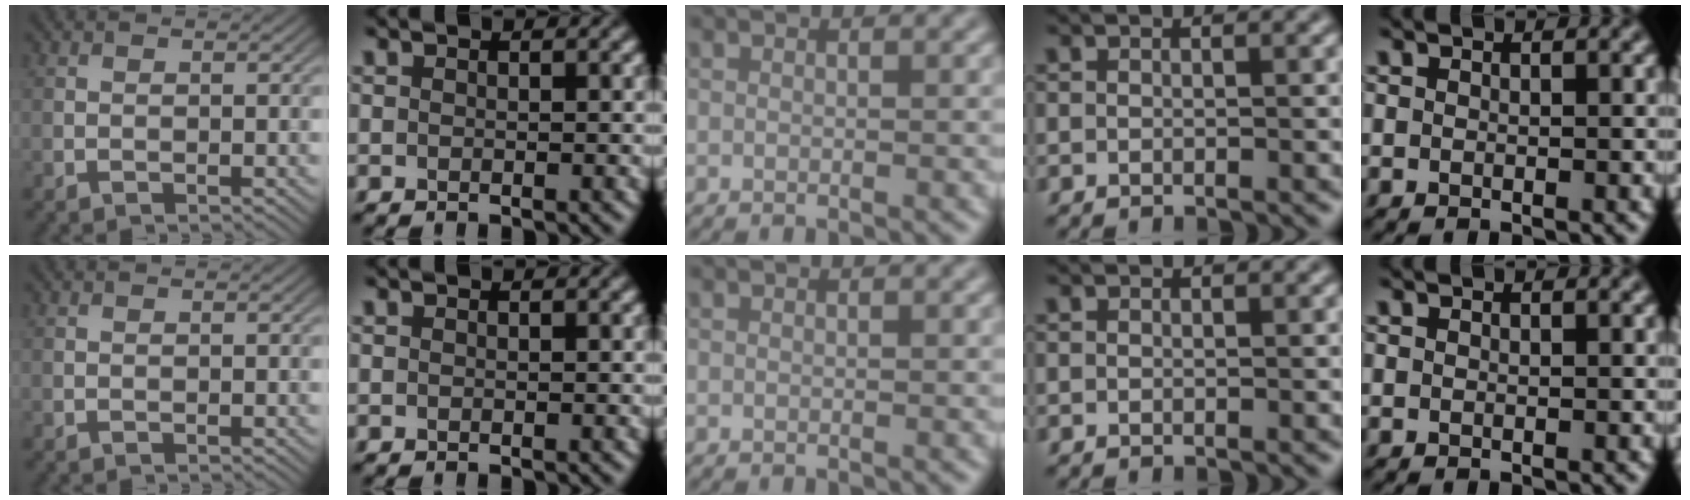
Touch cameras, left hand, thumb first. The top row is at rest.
{}